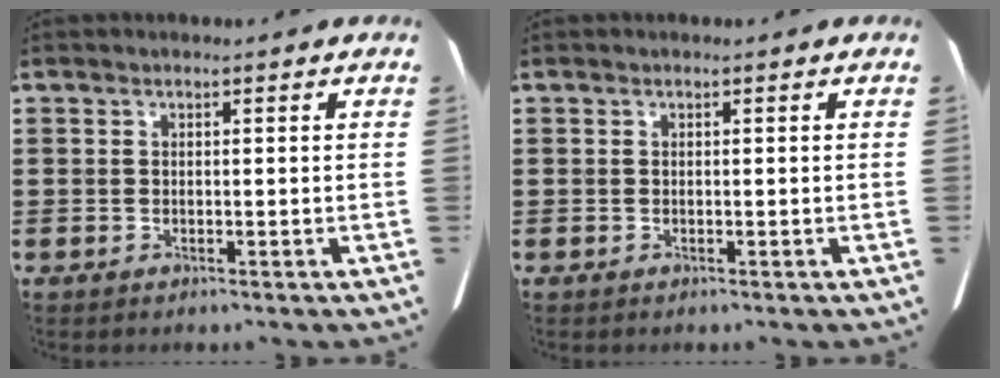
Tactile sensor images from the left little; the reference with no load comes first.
{"total": 0.0}